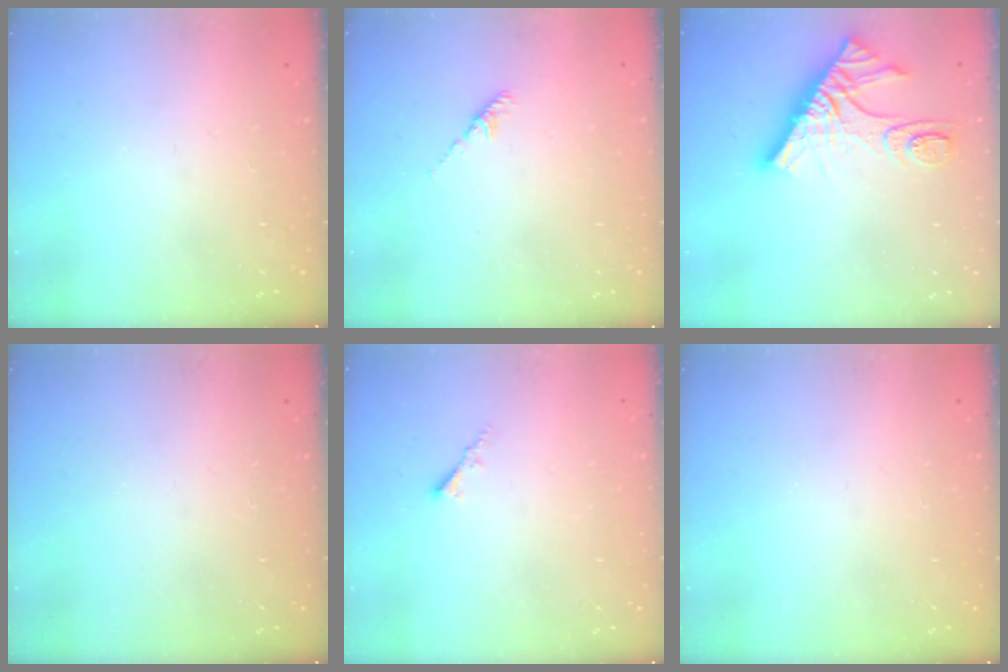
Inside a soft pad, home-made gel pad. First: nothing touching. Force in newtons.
{"total": 2.2, "press": 2.1, "slide": 0.6}
{"total": 14.9, "press": 14.9, "slide": 1.1}
{"total": 0.0}
{"total": 1.7, "press": 1.6, "slide": 0.5}
{"total": 0.0}